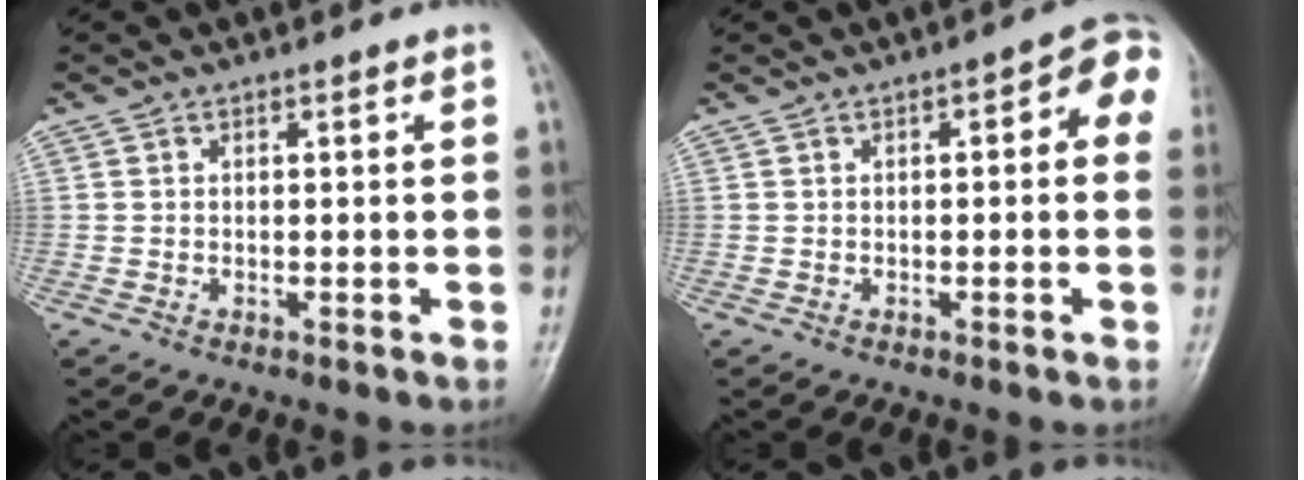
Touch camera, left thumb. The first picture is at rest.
{"total": 6.4, "force": [1.3, 2.6, 5.8], "torque": [-0.049, 0.022, 0.005]}